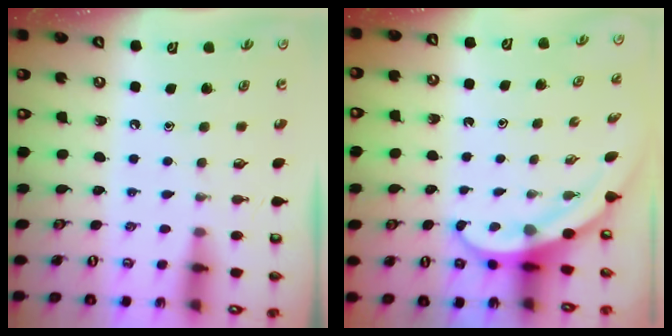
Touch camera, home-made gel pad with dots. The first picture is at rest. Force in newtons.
{"total": 3.9, "press": 3.8, "slide": 0.3}